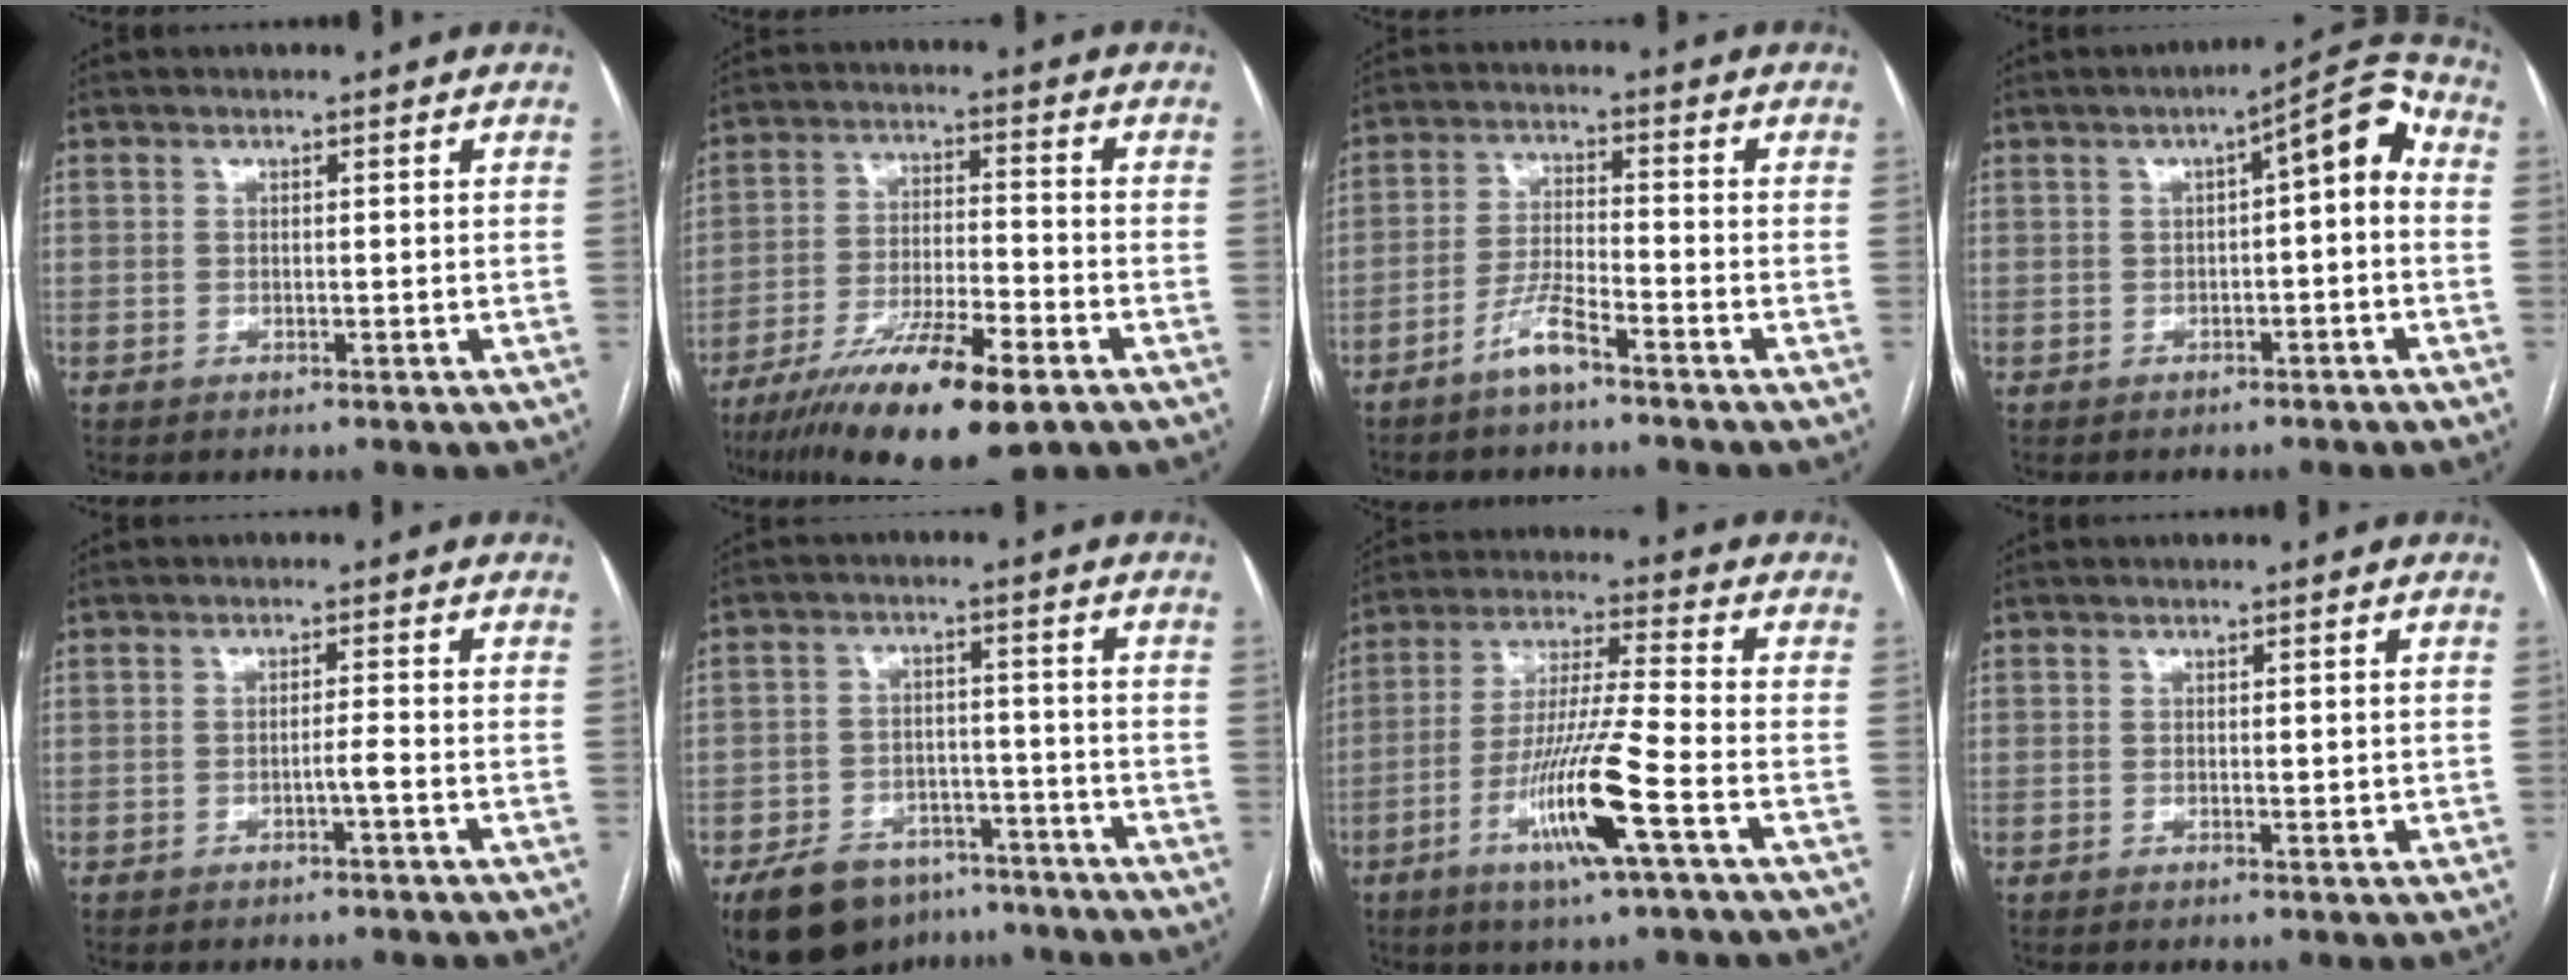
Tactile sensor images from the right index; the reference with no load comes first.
{"total": 15.3, "force": [-9.6, 2.3, 11.7], "torque": [-0.211, -0.032, -0.165]}
{"total": 5.3, "force": [-3.8, 0.5, 3.6], "torque": [-0.079, -0.001, -0.076]}
{"total": 7.5, "force": [0.2, 2.0, 7.2], "torque": [-0.098, 0.037, -0.001]}
{"total": 1.5, "force": [-0.8, -0.3, 1.3], "torque": [-0.022, 0.001, -0.014]}
{"total": 12.5, "force": [-9.1, 7.0, 4.9], "torque": [-0.078, 0.013, -0.140]}
{"total": 12.9, "force": [-5.3, -0.6, 11.8], "torque": [-0.233, -0.015, -0.103]}
{"total": 1.4, "force": [0.2, 0.6, 1.3], "torque": [-0.019, -0.003, 0.006]}